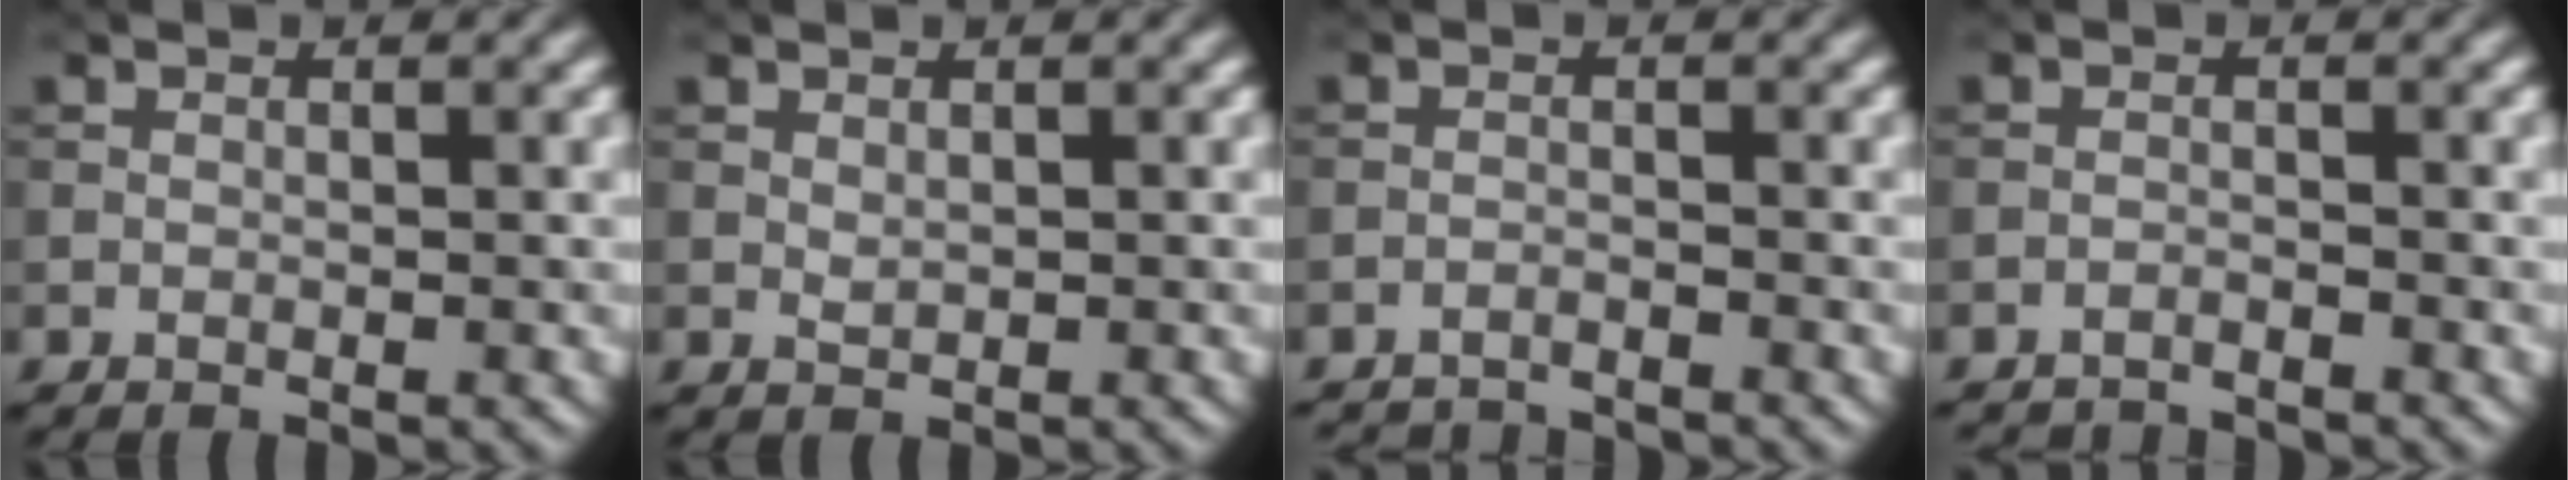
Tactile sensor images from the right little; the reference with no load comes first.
{"total": 0.7, "force": [0.4, 0.4, 0.4], "torque": [-0.013, -0.003, 0.011]}
{"total": 3.7, "force": [-3.6, 0.3, 0.6], "torque": [-0.014, -0.011, -0.065]}
{"total": 3.0, "force": [-2.9, 0.2, 0.5], "torque": [-0.009, -0.009, -0.053]}